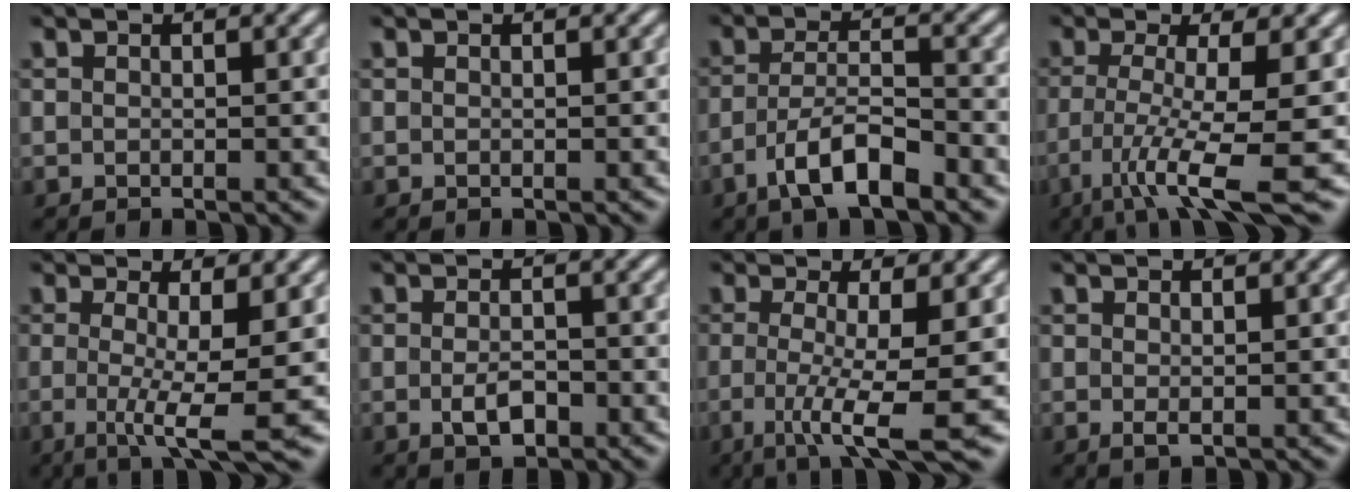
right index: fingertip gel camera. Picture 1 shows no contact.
{"total": 0.0}
{"total": 4.7, "force": [-2.8, 1.6, 3.5], "torque": [-0.060, -0.016, -0.040]}
{"total": 8.1, "force": [-4.2, 1.6, 6.7], "torque": [-0.117, -0.038, -0.048]}
{"total": 5.8, "force": [-3.0, 0.6, 5.0], "torque": [-0.095, -0.042, -0.032]}
{"total": 2.4, "force": [-1.3, 1.1, 1.7], "torque": [-0.030, -0.011, -0.015]}
{"total": 7.3, "force": [-4.7, 0.8, 5.5], "torque": [-0.107, -0.046, -0.051]}
{"total": 0.7, "force": [-0.1, 0.1, 0.7], "torque": [-0.014, -0.009, 0.005]}